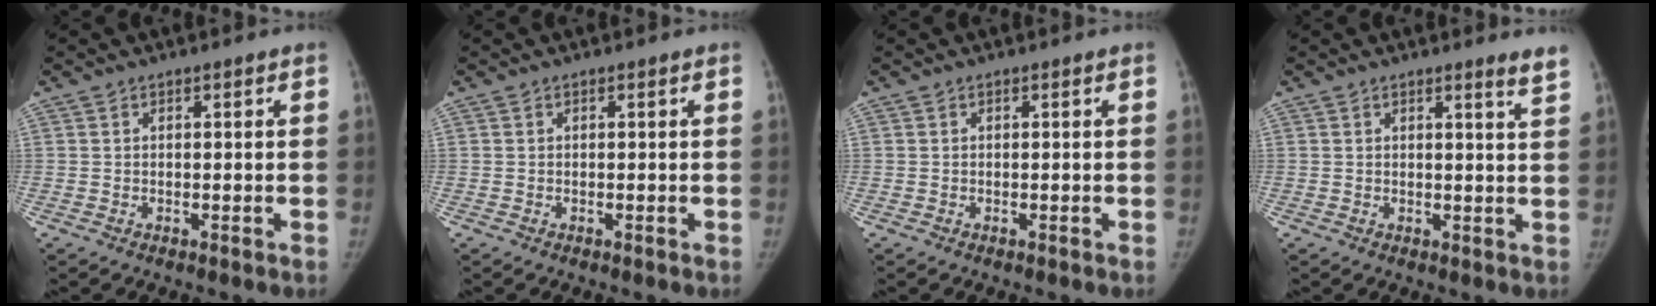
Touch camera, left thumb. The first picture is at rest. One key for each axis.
{"total": 0.0}
{"total": 0.0}
{"total": 3.1, "fx": 2.7, "fy": -0.2, "fz": 1.6, "tx": -0.020, "ty": -0.023, "tz": 0.025}